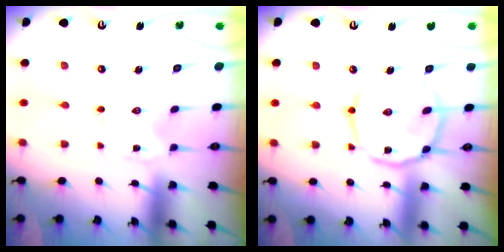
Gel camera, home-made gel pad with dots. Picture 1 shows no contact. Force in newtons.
{"total": 13.6, "press": 13.6, "slide": 1.0}